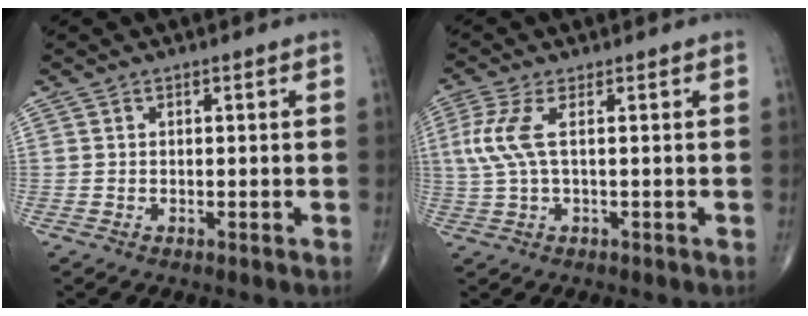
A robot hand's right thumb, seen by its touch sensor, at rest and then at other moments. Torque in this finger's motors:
{"motor_torque": [-0.34, 0.51, 0.88, 0.11, 0.29]}